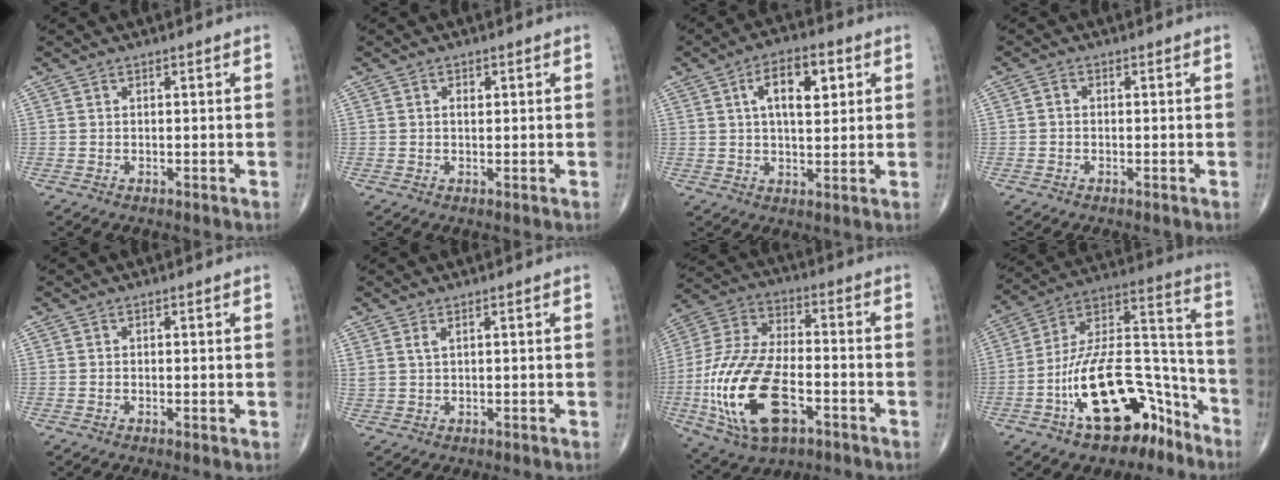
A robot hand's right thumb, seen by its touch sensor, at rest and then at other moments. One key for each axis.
{"total": 1.3, "fx": 0.3, "fy": 0.8, "fz": 1.0, "tx": -0.012, "ty": 0.001, "tz": 0.003}
{"total": 9.9, "fx": 3.0, "fy": 4.8, "fz": 8.1, "tx": -0.106, "ty": 0.002, "tz": 0.043}
{"total": 1.5, "fx": -0.4, "fy": 1.0, "fz": 1.0, "tx": -0.015, "ty": 0.005, "tz": -0.014}
{"total": 0.7, "fx": -0.1, "fy": 0.2, "fz": 0.7, "tx": -0.016, "ty": -0.004, "tz": -0.004}
{"total": 1.7, "fx": 0.9, "fy": 0.5, "fz": 1.3, "tx": -0.032, "ty": 0.002, "tz": 0.025}
{"total": 21.9, "fx": -6.9, "fy": 11.1, "fz": 17.6, "tx": -0.368, "ty": 0.018, "tz": -0.118}
{"total": 22.0, "fx": -11.4, "fy": 10.9, "fz": 15.3, "tx": -0.222, "ty": 0.112, "tz": -0.185}